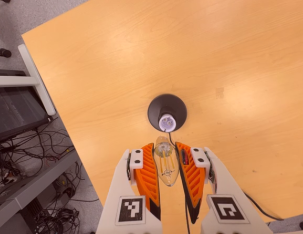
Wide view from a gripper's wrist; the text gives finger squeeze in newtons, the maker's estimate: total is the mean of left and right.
{"total": 22.6, "left": 24.5, "right": 20.7}